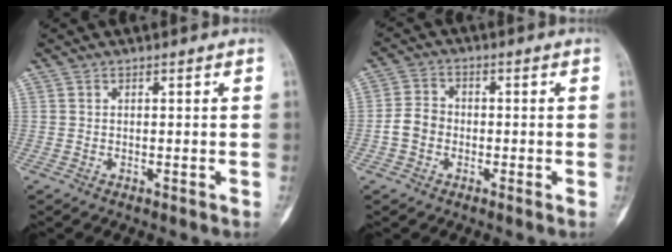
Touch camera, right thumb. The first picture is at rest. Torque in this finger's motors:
{"motor_torque": [0.54, 0.43, 0.38, -0.48, 0.02]}